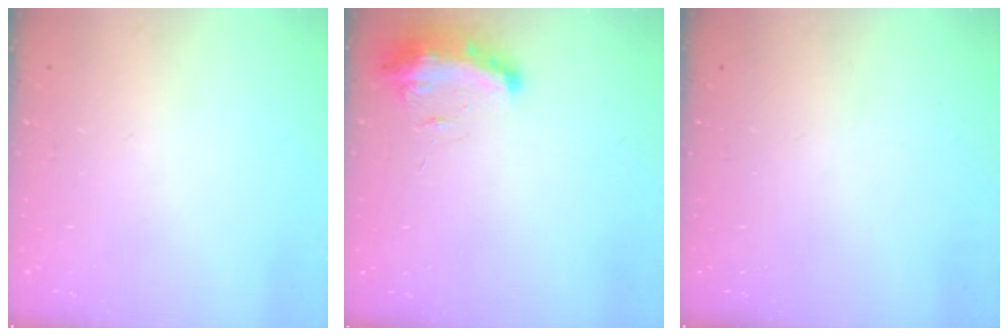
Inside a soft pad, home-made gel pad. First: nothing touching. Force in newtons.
{"total": 9.3, "press": 9.2, "slide": 0.9}
{"total": 0.0}